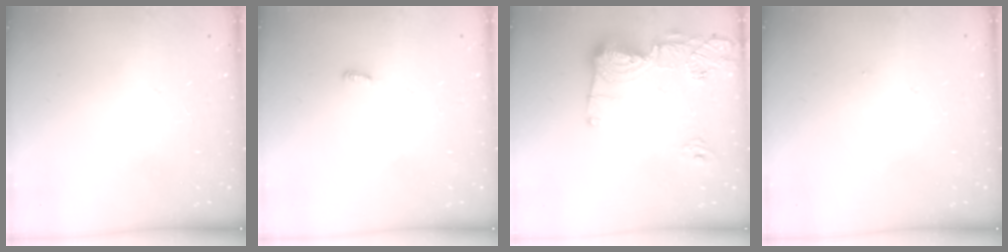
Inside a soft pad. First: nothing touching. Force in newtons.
{"total": 2.9, "press": 2.9, "slide": 0.2}
{"total": 15.9, "press": 15.9, "slide": 1.5}
{"total": 5.3, "press": 0.3, "slide": 5.2}